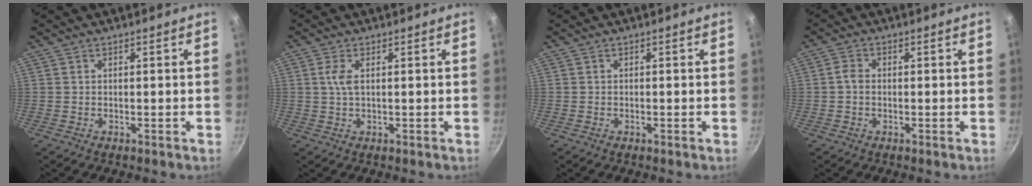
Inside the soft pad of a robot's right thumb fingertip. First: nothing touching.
{"total": 2.8, "force": [0.7, 1.2, 2.4], "torque": [-0.054, 0.002, 0.014]}
{"total": 0.7, "force": [-0.3, 0.1, 0.6], "torque": [-0.020, 0.003, -0.011]}
{"total": 2.1, "force": [-0.1, 1.7, 1.3], "torque": [-0.024, 0.009, -0.007]}